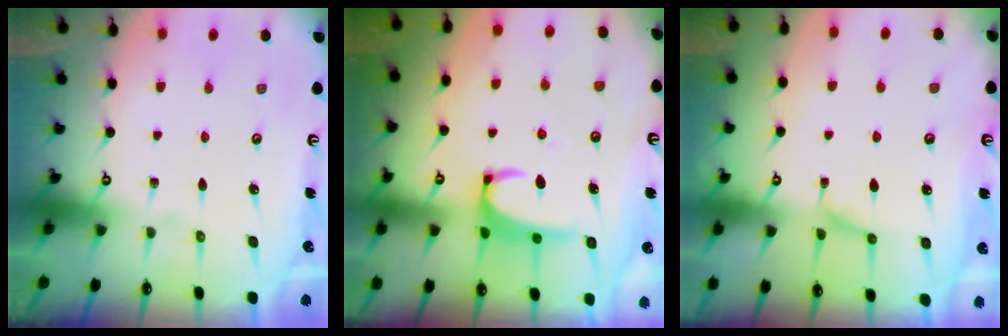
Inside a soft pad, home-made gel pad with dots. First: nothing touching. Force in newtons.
{"total": 3.5, "press": 3.4, "slide": 0.7}
{"total": 1.5, "press": 1.1, "slide": 1.0}